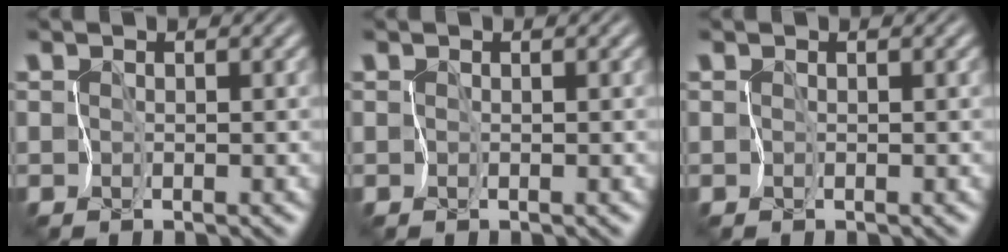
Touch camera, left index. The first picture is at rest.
{"total": 0.0}
{"total": 0.0}